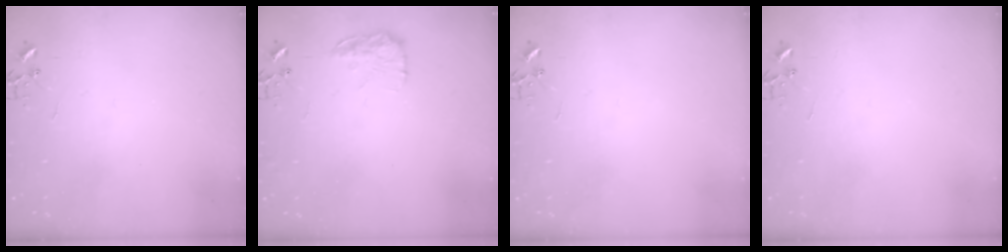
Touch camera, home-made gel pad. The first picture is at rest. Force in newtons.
{"total": 11.4, "press": 11.3, "slide": 0.4}
{"total": 0.0}
{"total": 0.0}